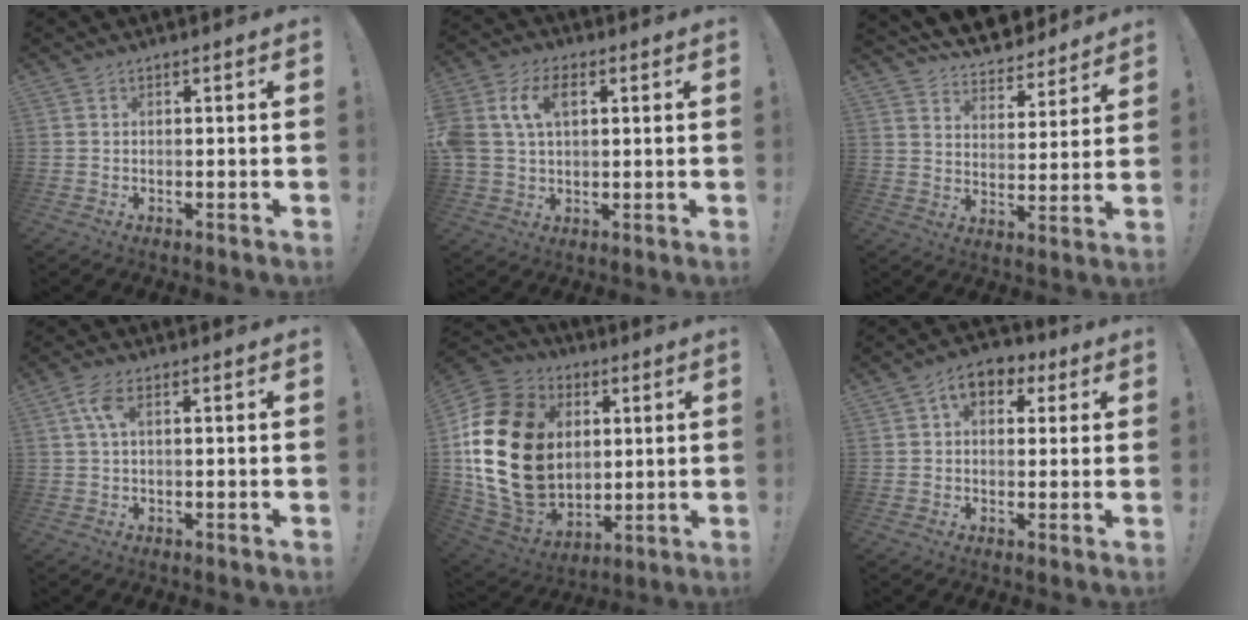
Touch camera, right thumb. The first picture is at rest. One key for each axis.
{"total": 11.4, "fx": 3.2, "fy": 7.8, "fz": 7.7, "tx": -0.176, "ty": 0.010, "tz": 0.060}
{"total": 9.0, "fx": 8.3, "fy": 3.1, "fz": 1.7, "tx": -0.030, "ty": -0.070, "tz": 0.149}
{"total": 4.8, "fx": 1.6, "fy": 2.1, "fz": 4.0, "tx": -0.081, "ty": 0.006, "tz": 0.029}
{"total": 26.4, "fx": 3.1, "fy": 19.1, "fz": 17.9, "tx": -0.354, "ty": -0.005, "tz": 0.079}
{"total": 7.6, "fx": 2.8, "fy": 5.3, "fz": 4.7, "tx": -0.066, "ty": -0.003, "tz": 0.049}